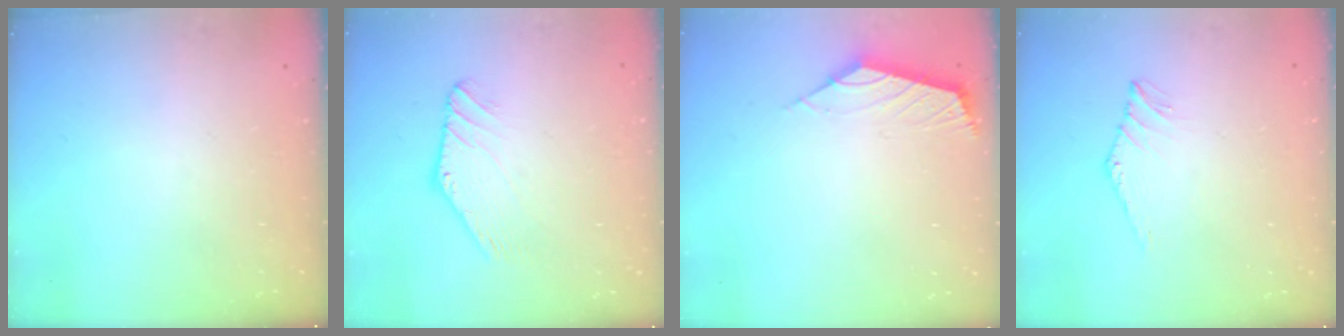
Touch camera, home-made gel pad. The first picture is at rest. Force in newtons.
{"total": 1.3, "press": 1.3, "slide": 0.0}
{"total": 2.6, "press": 2.5, "slide": 0.6}
{"total": 2.6, "press": 2.6, "slide": 0.4}